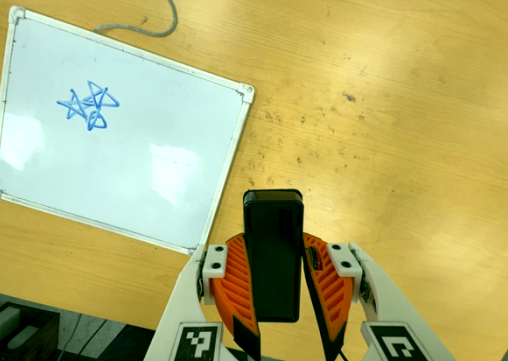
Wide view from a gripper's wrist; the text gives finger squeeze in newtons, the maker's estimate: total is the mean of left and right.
{"total": 10.1, "left": 8.1, "right": 12.1}